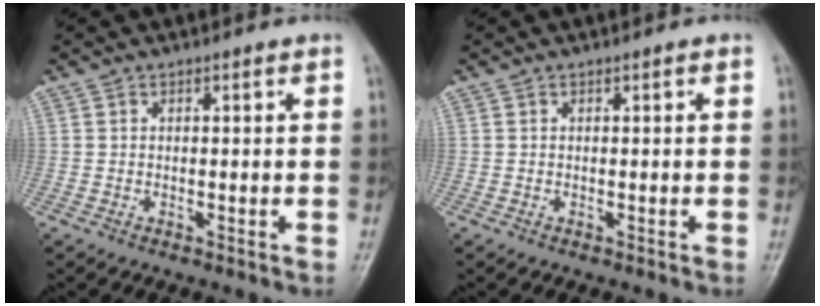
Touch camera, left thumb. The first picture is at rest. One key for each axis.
{"total": 0.0}